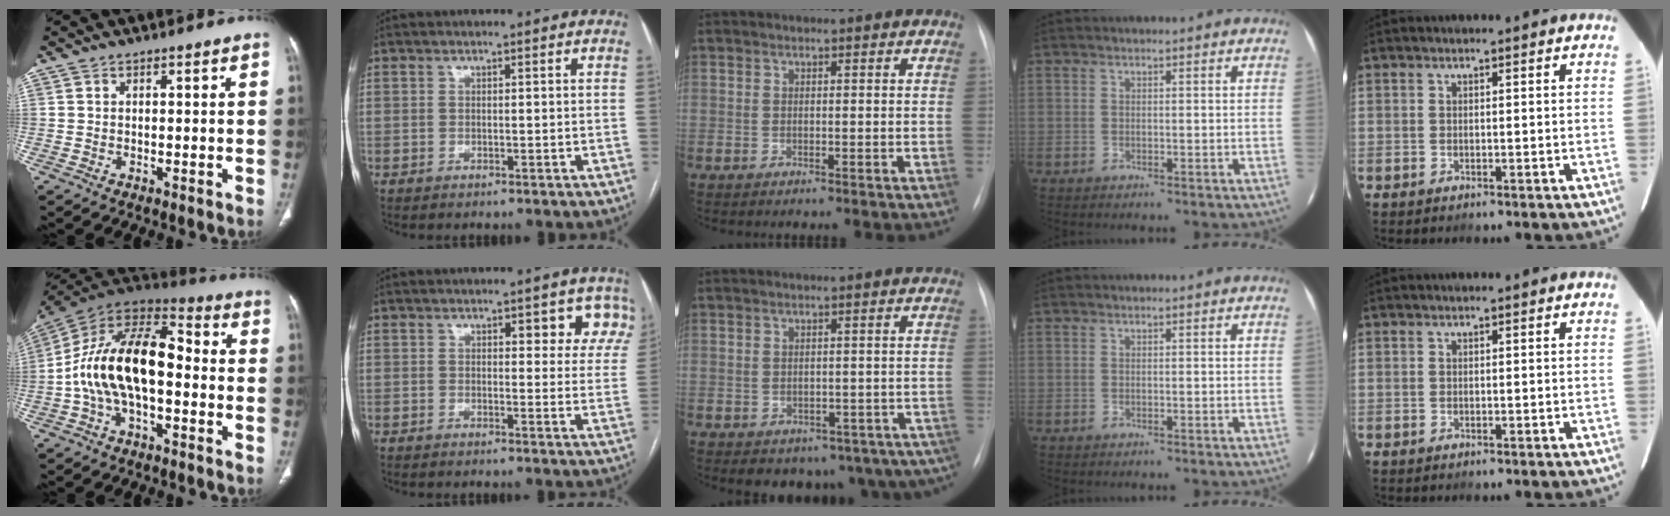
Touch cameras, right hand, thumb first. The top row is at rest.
{"thumb": {"total": 19.0, "force": [-2.2, 10.1, 16.0], "torque": [-0.281, 0.049, -0.045]}, "index": {"total": 6.9, "force": [4.1, 3.3, 4.6], "torque": [-0.030, 0.004, 0.034]}, "middle": {"total": 14.2, "force": [-10.0, 8.4, 5.7], "torque": [-0.066, 0.016, -0.104]}}